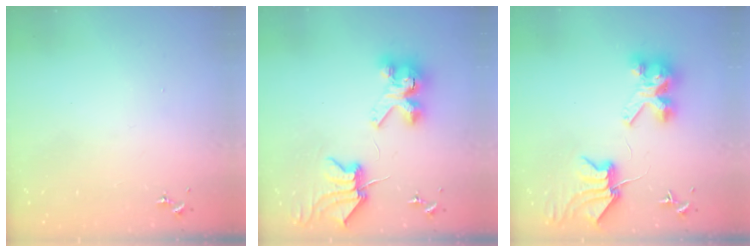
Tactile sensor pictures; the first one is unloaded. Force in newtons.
{"total": 10.1, "press": 10.0, "slide": 1.3}
{"total": 9.5, "press": 9.4, "slide": 1.2}